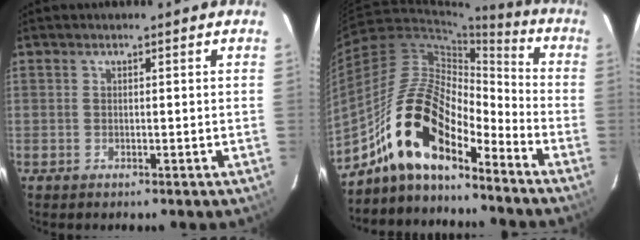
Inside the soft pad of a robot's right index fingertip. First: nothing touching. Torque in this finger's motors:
{"motor_torque": [0.88, -0.70, 1.05, 0.21]}